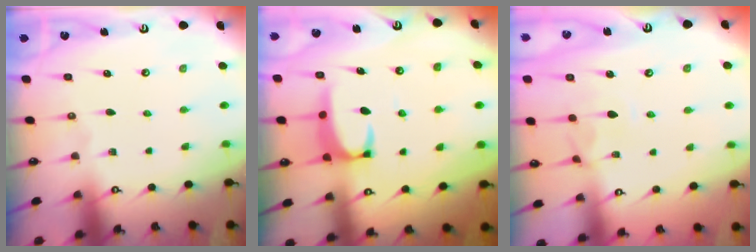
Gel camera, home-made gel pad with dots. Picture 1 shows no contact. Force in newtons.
{"total": 2.0, "press": 2.0, "slide": 0.3}
{"total": 3.4, "press": 3.4, "slide": 0.6}